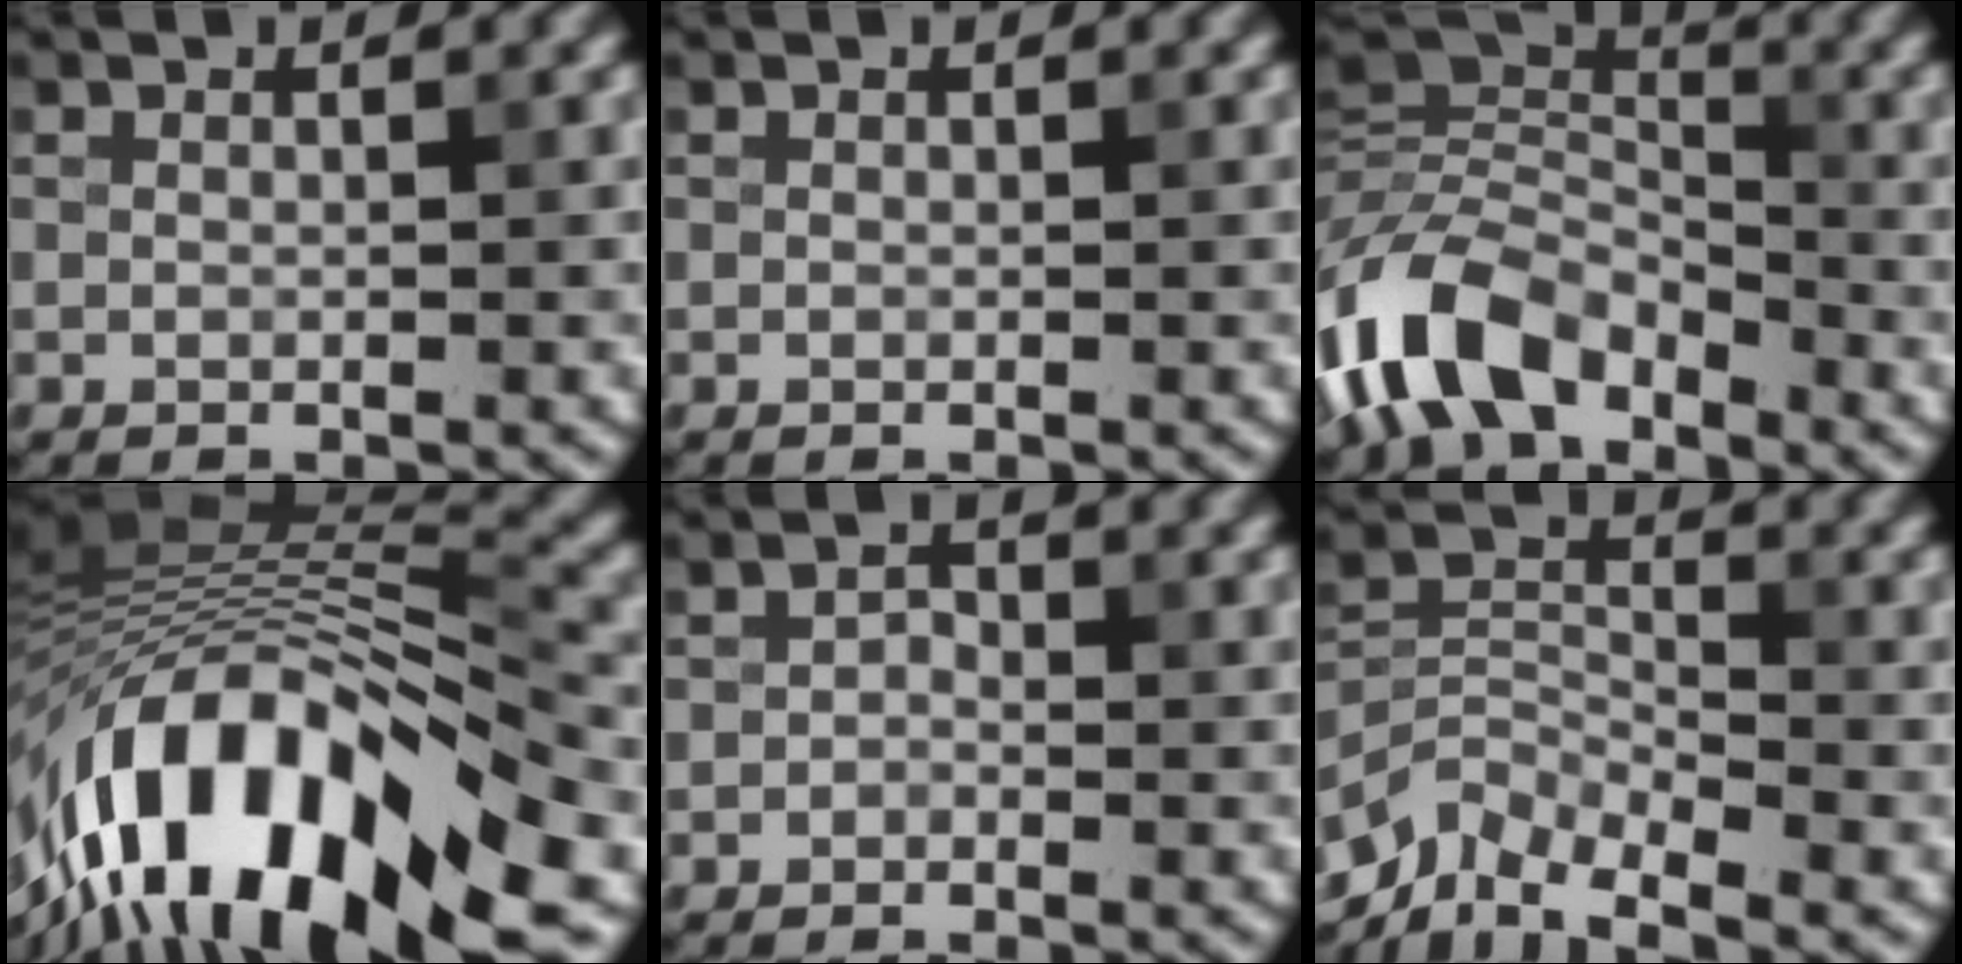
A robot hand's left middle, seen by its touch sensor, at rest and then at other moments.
{"total": 0.0}
{"total": 9.1, "force": [-5.9, 4.7, 5.0], "torque": [-0.106, 0.009, -0.120]}
{"total": 14.9, "force": [-8.9, 4.9, 10.9], "torque": [-0.191, 0.026, -0.142]}
{"total": 1.1, "force": [-1.1, 0.4, 0.0], "torque": [-0.006, 0.001, -0.012]}
{"total": 5.6, "force": [-5.2, 1.7, 1.4], "torque": [-0.033, -0.003, -0.097]}